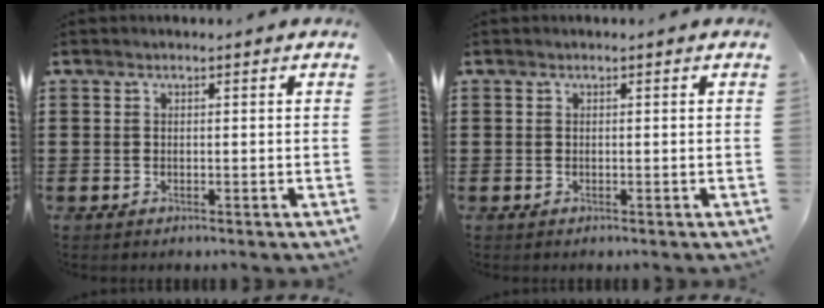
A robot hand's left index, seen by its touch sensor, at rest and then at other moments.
{"total": 0.0}